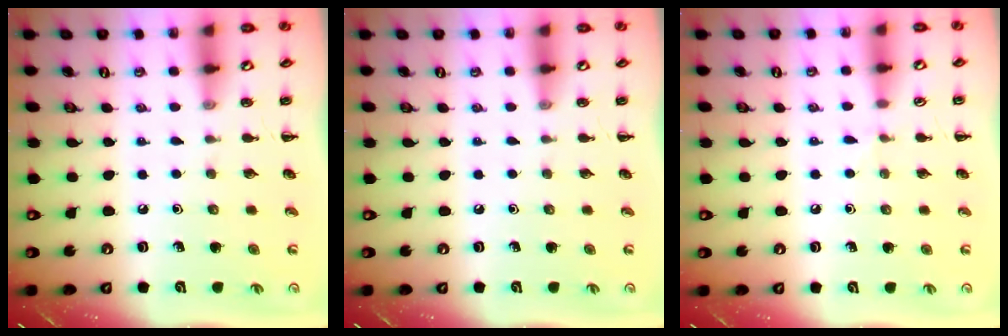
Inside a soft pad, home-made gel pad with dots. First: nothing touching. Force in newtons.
{"total": 0.0}
{"total": 2.8, "press": 2.5, "slide": 1.1}